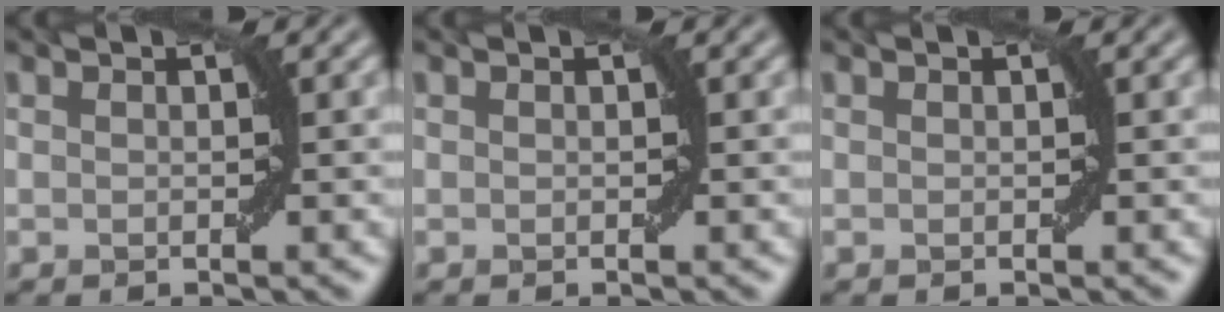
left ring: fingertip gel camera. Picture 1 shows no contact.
{"total": 0.0}
{"total": 0.0}